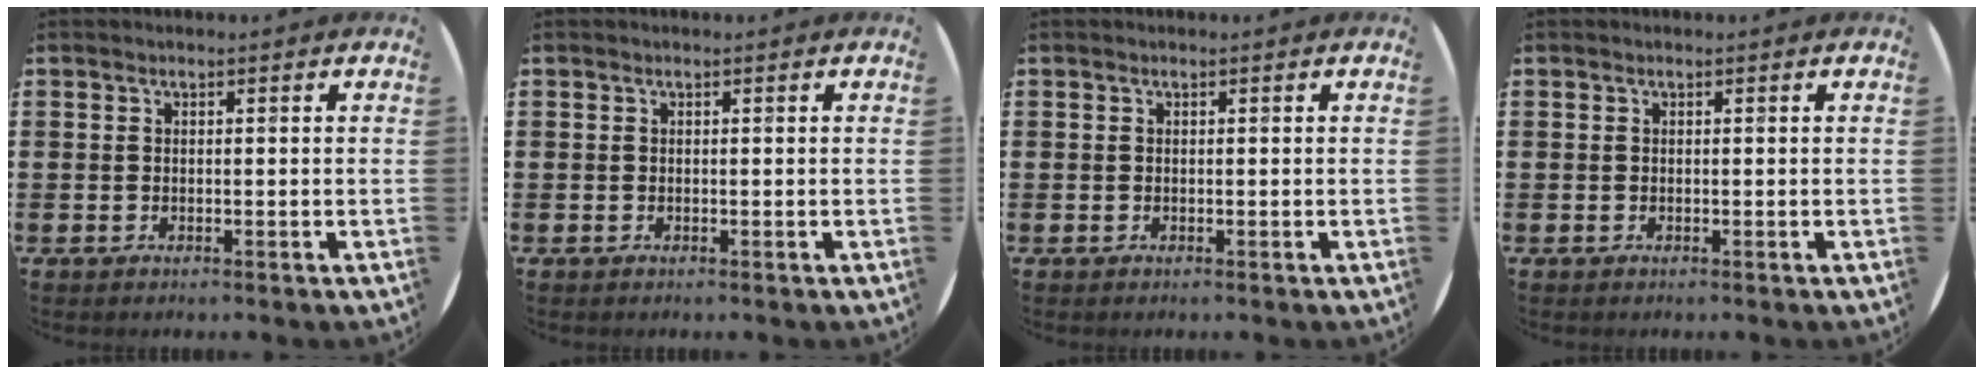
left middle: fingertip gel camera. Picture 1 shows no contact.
{"total": 0.0}
{"total": 0.0}
{"total": 0.0}